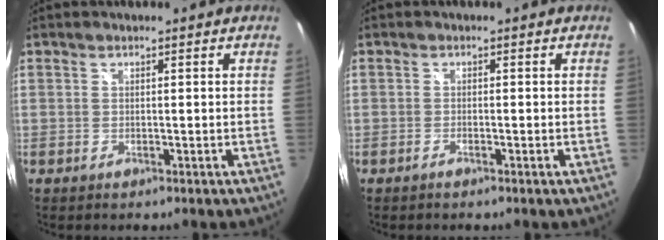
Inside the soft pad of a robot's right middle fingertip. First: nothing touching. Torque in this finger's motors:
{"motor_torque": [-0.06, 0.04, -0.05, 0.00]}